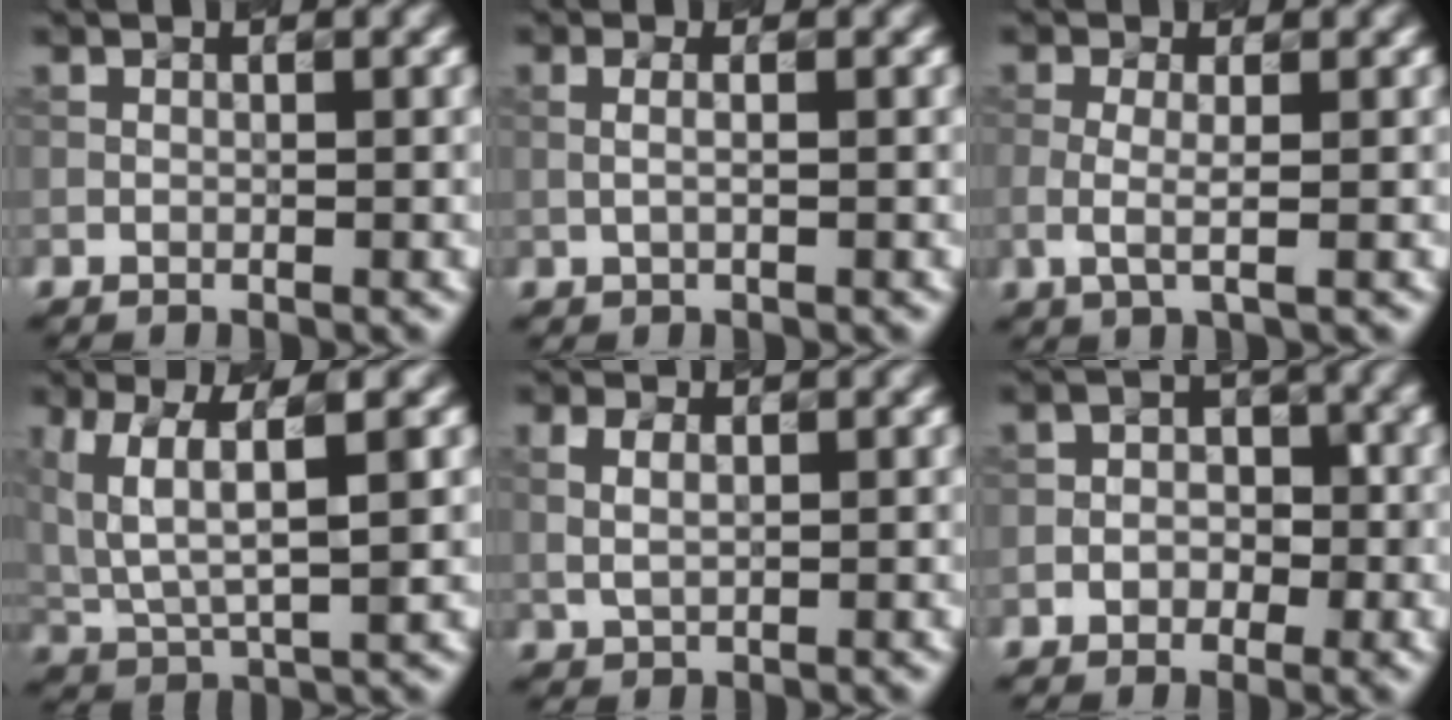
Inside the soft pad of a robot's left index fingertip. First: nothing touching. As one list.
[{"total": 1.1, "force": [0.3, 0.3, 1.1], "torque": [-0.015, -0.003, -0.001]}, {"total": 1.8, "force": [-0.4, 0.4, 1.7], "torque": [-0.044, -0.004, -0.005]}, {"total": 6.2, "force": [2.2, 2.0, 5.4], "torque": [-0.122, 0.001, 0.053]}, {"total": 1.7, "force": [0.7, 1.0, 1.2], "torque": [-0.029, 0.001, 0.019]}, {"total": 2.2, "force": [-0.9, 1.7, 1.1], "torque": [-0.009, 0.007, -0.018]}]